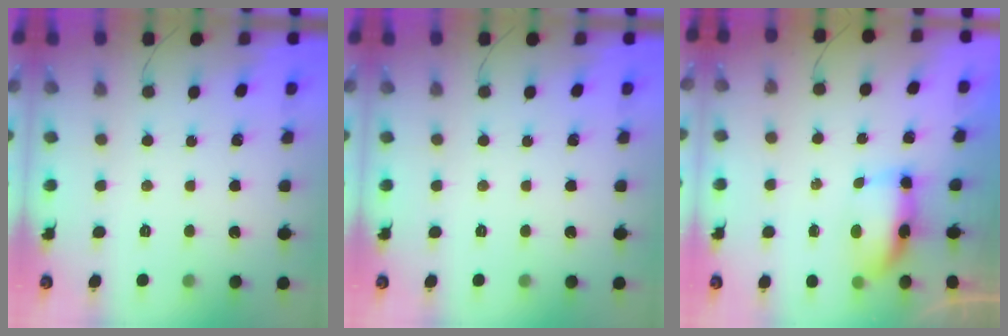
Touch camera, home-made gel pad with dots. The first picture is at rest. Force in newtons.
{"total": 0.0}
{"total": 13.8, "press": 8.9, "slide": 10.6}